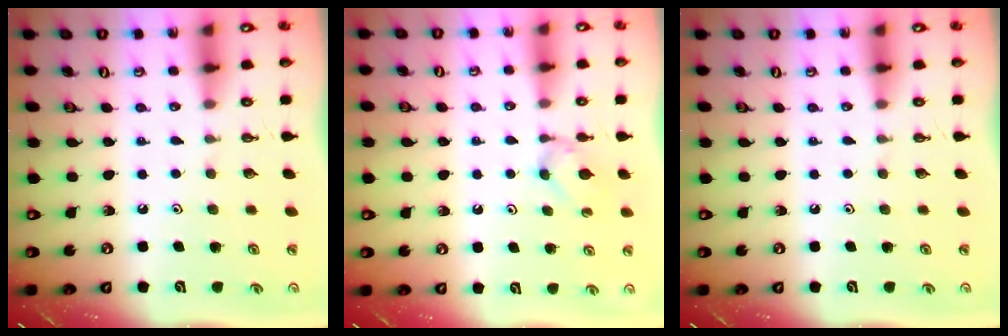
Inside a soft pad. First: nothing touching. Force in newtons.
{"total": 3.0, "press": 2.9, "slide": 0.7}
{"total": 0.0}